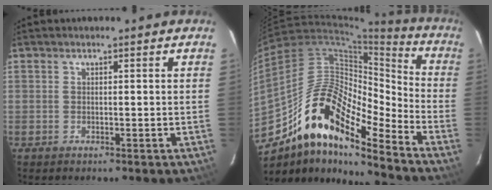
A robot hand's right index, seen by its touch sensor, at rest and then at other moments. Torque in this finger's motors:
{"motor_torque": [0.60, -0.68, 1.02, 0.20]}